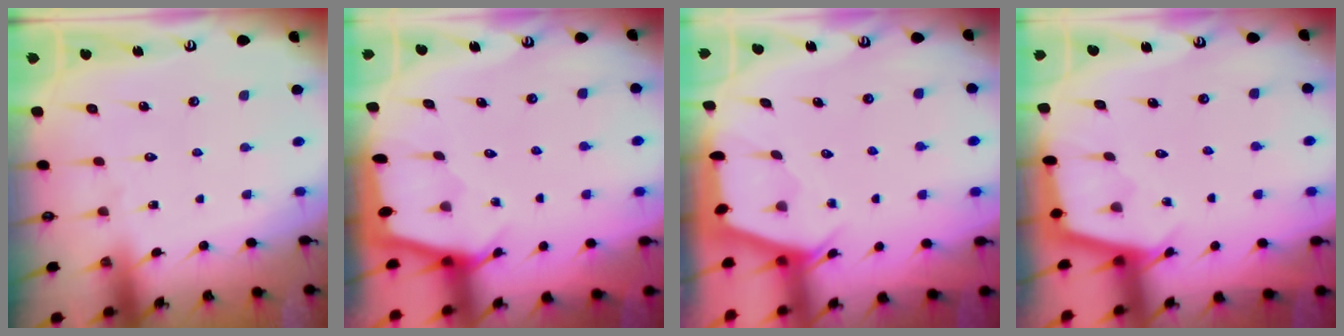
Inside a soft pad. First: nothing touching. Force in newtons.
{"total": 2.1, "press": 2.1, "slide": 0.3}
{"total": 2.2, "press": 2.2, "slide": 0.4}
{"total": 2.3, "press": 2.3, "slide": 0.2}